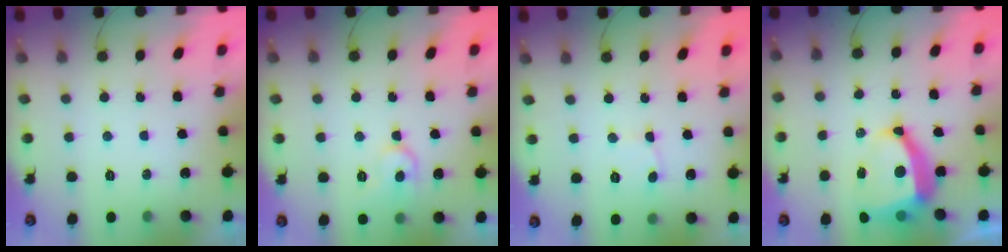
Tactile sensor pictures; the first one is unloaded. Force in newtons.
{"total": 9.3, "press": 9.3, "slide": 0.8}
{"total": 2.9, "press": 2.8, "slide": 0.3}
{"total": 10.3, "press": 10.2, "slide": 1.2}